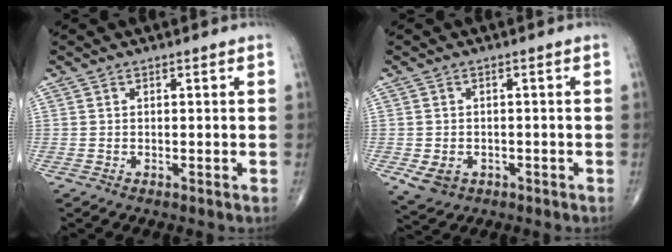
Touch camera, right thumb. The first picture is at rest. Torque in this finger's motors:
{"motor_torque": [0.81, 0.39, -0.01, -0.16, 0.01]}